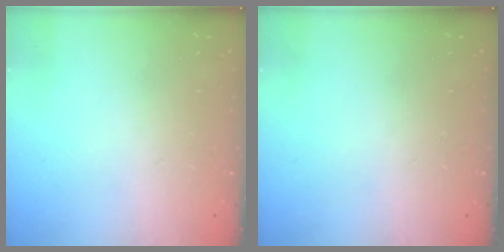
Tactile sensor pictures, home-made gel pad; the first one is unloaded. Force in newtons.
{"total": 0.0}